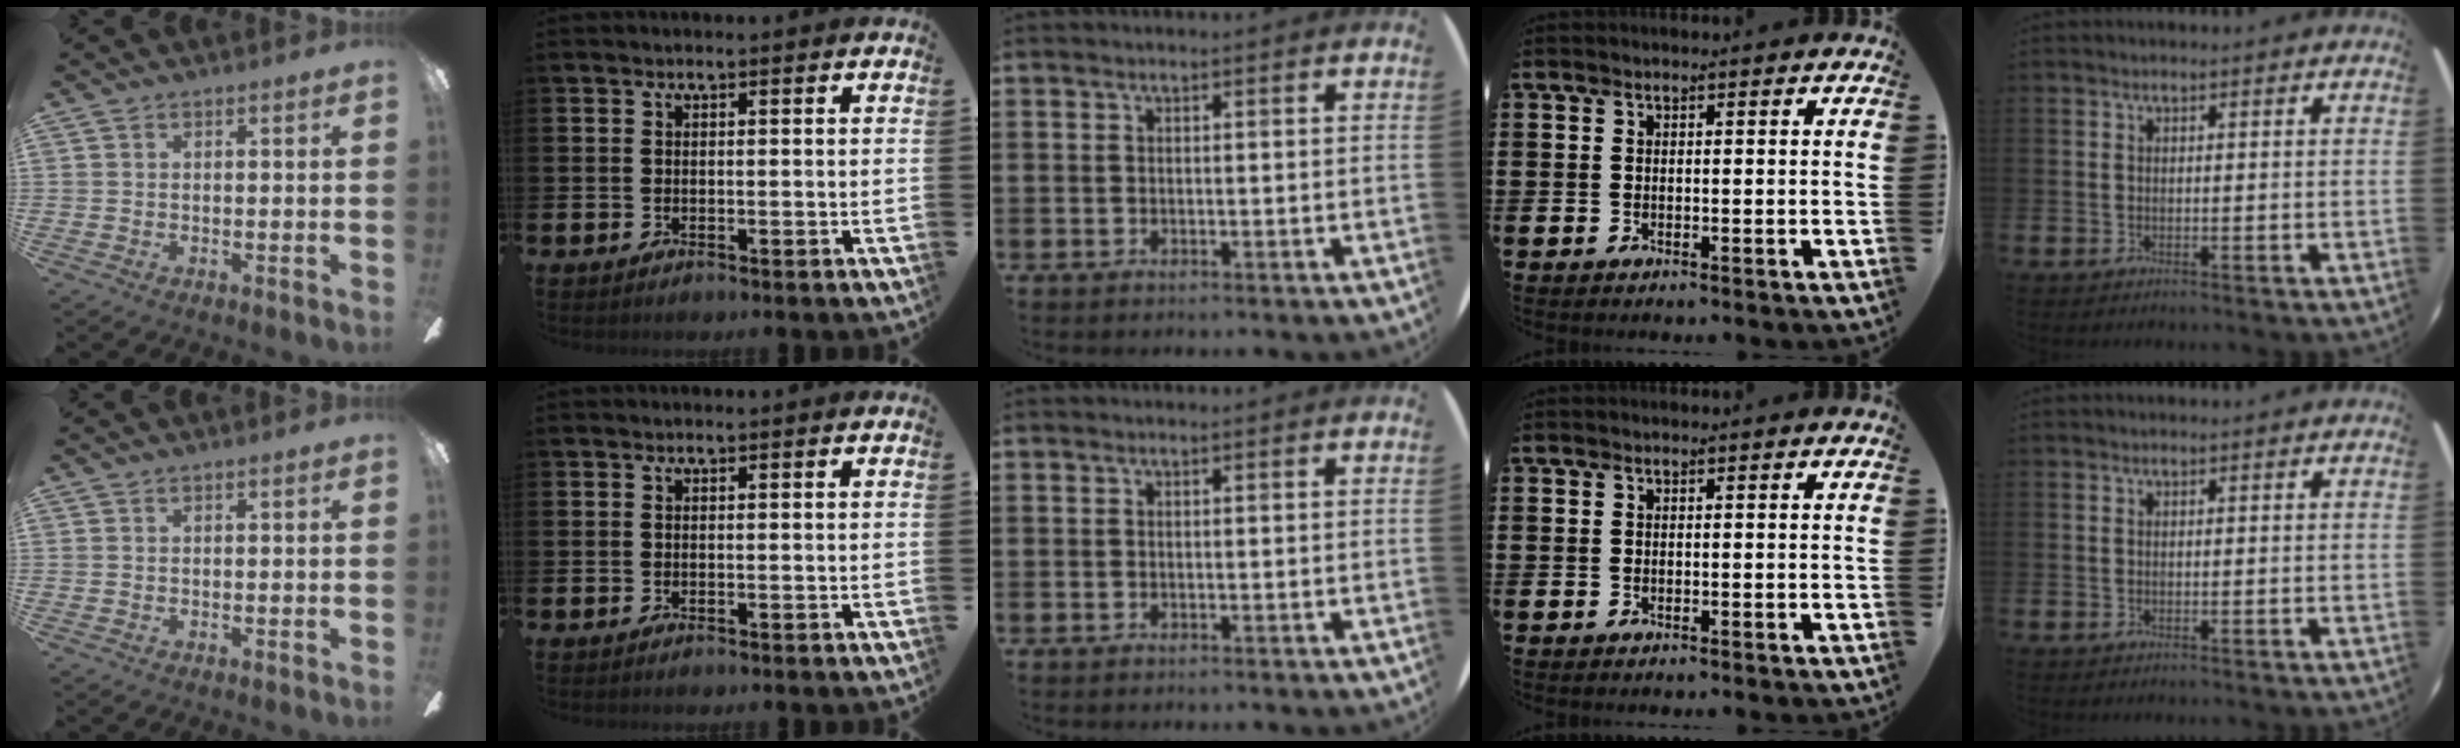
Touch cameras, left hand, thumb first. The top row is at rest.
{}